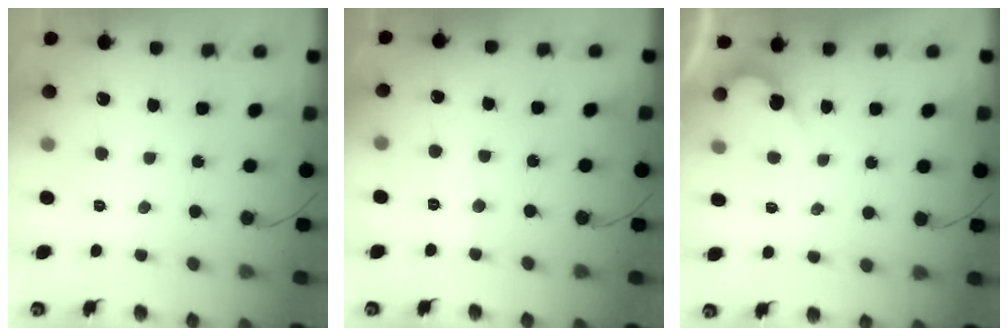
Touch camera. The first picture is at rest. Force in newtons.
{"total": 2.4, "press": 2.4, "slide": 0.2}
{"total": 2.7, "press": 2.7, "slide": 0.2}